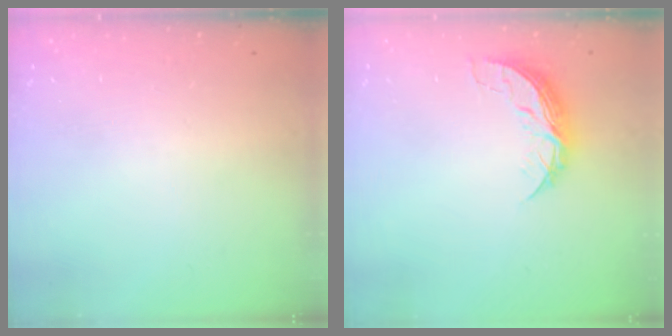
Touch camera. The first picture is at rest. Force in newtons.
{"total": 8.0, "press": 8.0, "slide": 0.6}